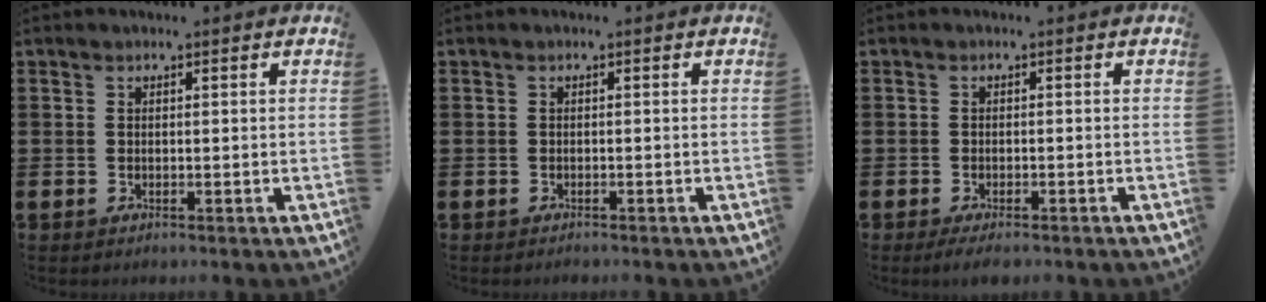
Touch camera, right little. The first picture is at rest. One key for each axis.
{"total": 0.0}
{"total": 1.4, "fx": -0.9, "fy": 0.3, "fz": 1.0, "tx": -0.018, "ty": 0.000, "tz": -0.018}